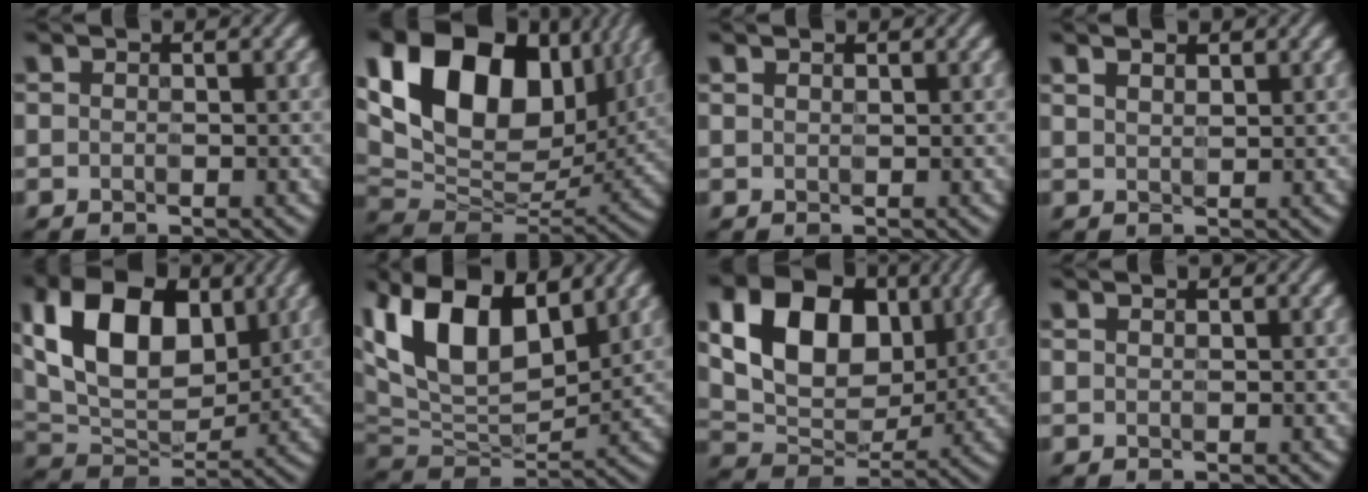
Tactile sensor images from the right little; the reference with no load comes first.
{"total": 16.7, "force": [6.1, 10.9, 11.1], "torque": [-0.225, 0.033, 0.109]}
{"total": 1.1, "force": [0.9, 0.5, 0.6], "torque": [-0.006, 0.010, 0.001]}
{"total": 2.4, "force": [1.7, 1.0, 1.4], "torque": [-0.019, 0.017, 0.012]}
{"total": 11.6, "force": [3.5, 7.2, 8.3], "torque": [-0.156, 0.010, 0.060]}
{"total": 12.3, "force": [5.3, 6.6, 9.0], "torque": [-0.188, 0.015, 0.093]}
{"total": 11.0, "force": [3.0, 7.6, 7.4], "torque": [-0.137, 0.005, 0.051]}
{"total": 0.8, "force": [0.6, 0.3, 0.4], "torque": [-0.003, 0.006, 0.000]}